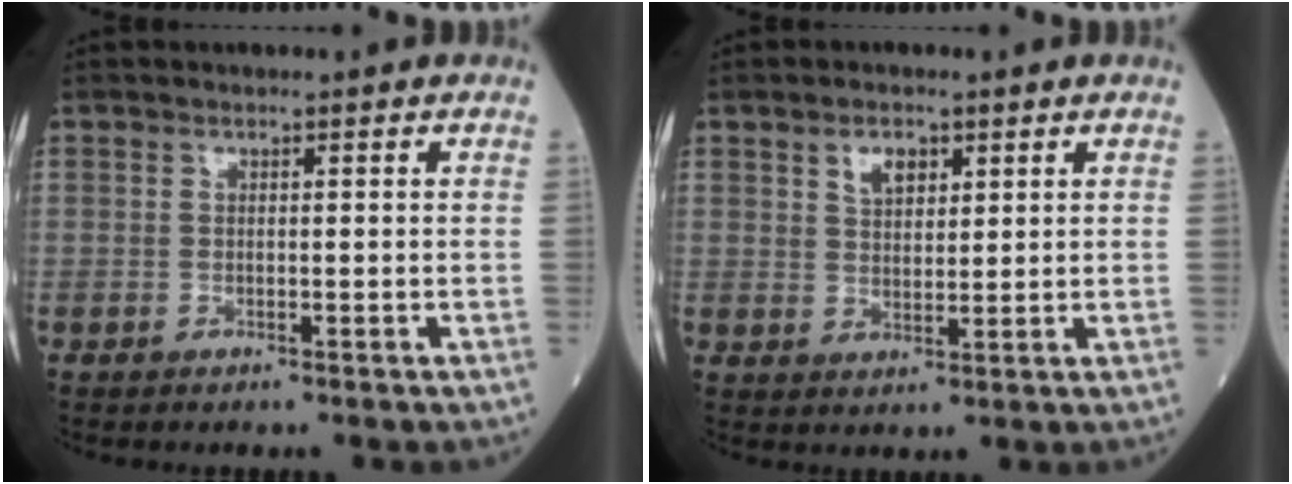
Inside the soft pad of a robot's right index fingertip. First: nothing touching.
{"total": 3.7, "force": [1.9, 2.0, 2.4], "torque": [-0.042, 0.004, 0.037]}